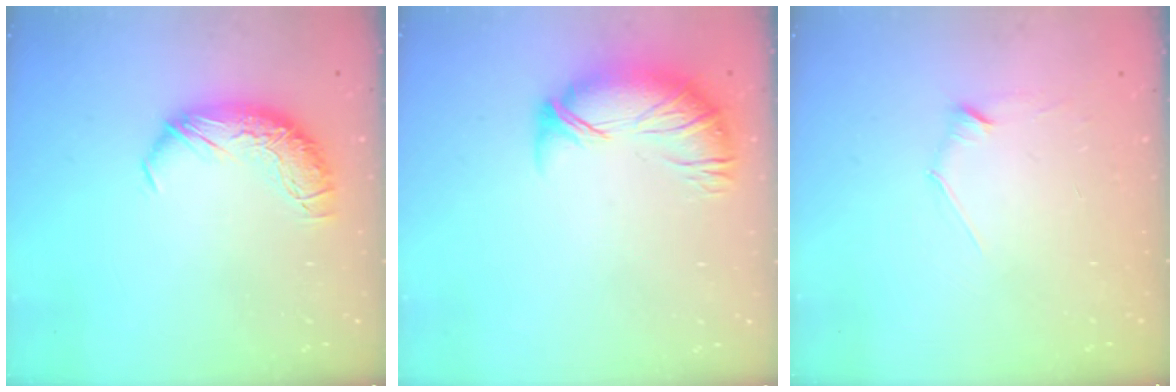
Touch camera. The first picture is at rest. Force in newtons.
{"total": 4.2, "press": 3.7, "slide": 1.9}
{"total": 7.1, "press": 7.1, "slide": 1.0}